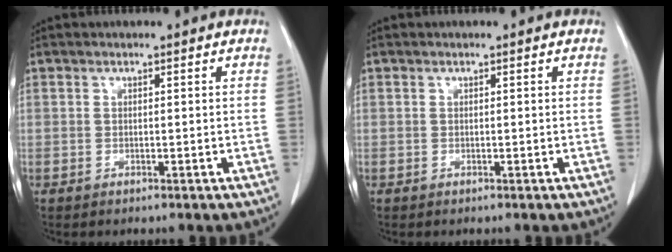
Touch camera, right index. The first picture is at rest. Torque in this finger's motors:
{"motor_torque": [0.00, 0.00, 0.00, 0.00]}